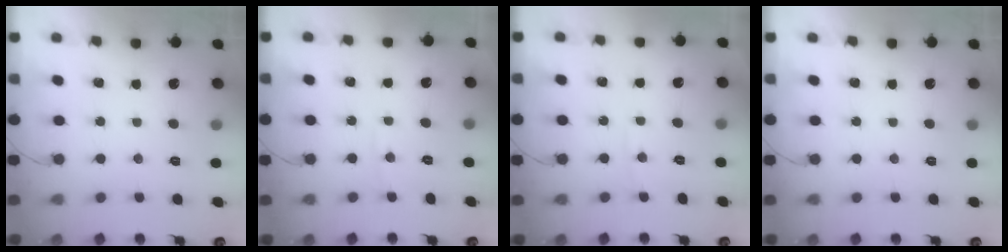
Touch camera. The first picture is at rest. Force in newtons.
{"total": 3.1, "press": 3.1, "slide": 0.1}
{"total": 3.1, "press": 3.1, "slide": 0.1}
{"total": 0.0}